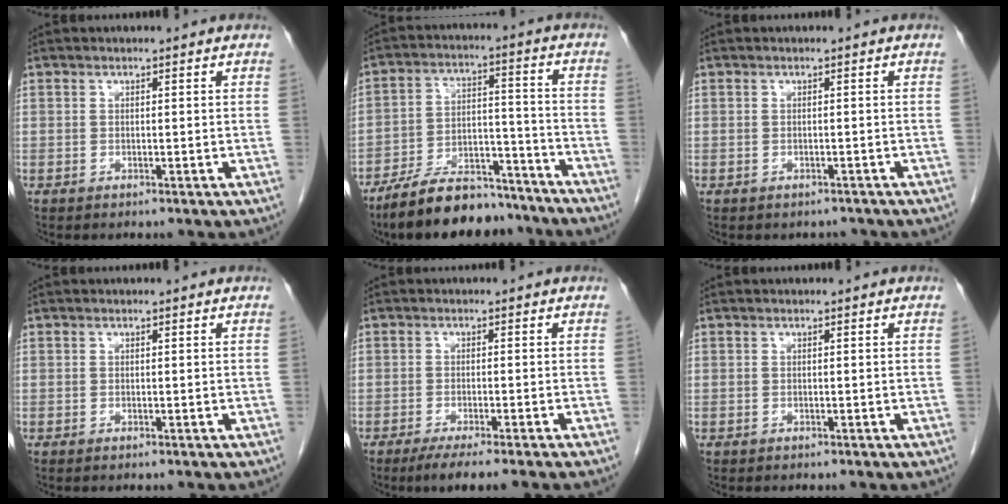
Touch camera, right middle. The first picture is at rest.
{"total": 13.9, "force": [-11.7, 4.6, 5.9], "torque": [-0.095, 0.020, -0.193]}
{"total": 1.6, "force": [-1.4, 0.9, 0.0], "torque": [-0.001, 0.001, -0.019]}
{"total": 0.0}
{"total": 6.0, "force": [-4.5, -0.6, 3.9], "torque": [-0.047, -0.013, -0.069]}
{"total": 0.0}